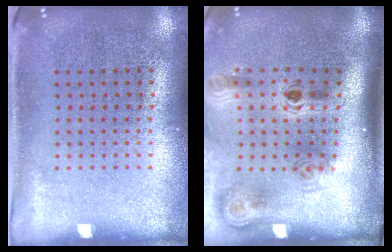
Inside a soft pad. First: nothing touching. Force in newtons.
{"total": 2.2, "press": 1.5, "slide": 1.6}